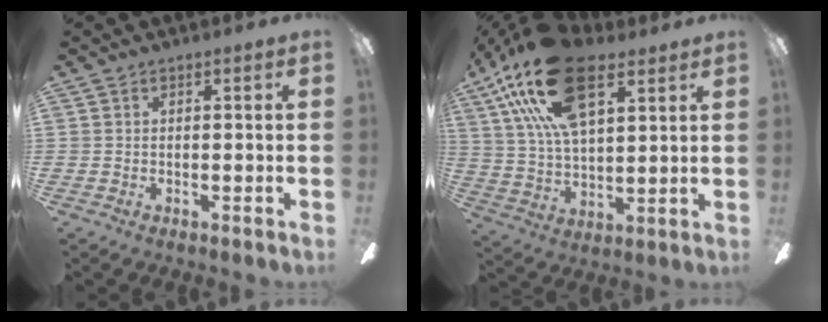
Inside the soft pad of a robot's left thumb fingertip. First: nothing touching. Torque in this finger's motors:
{"motor_torque": [0.89, 0.48, 2.06, -0.72, 0.78]}